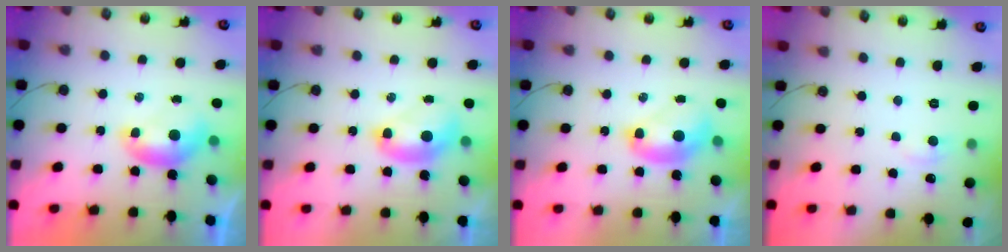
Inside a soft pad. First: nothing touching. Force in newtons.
{"total": 2.7, "press": 2.7, "slide": 0.1}
{"total": 2.6, "press": 2.6, "slide": 0.2}
{"total": 2.4, "press": 2.3, "slide": 0.5}